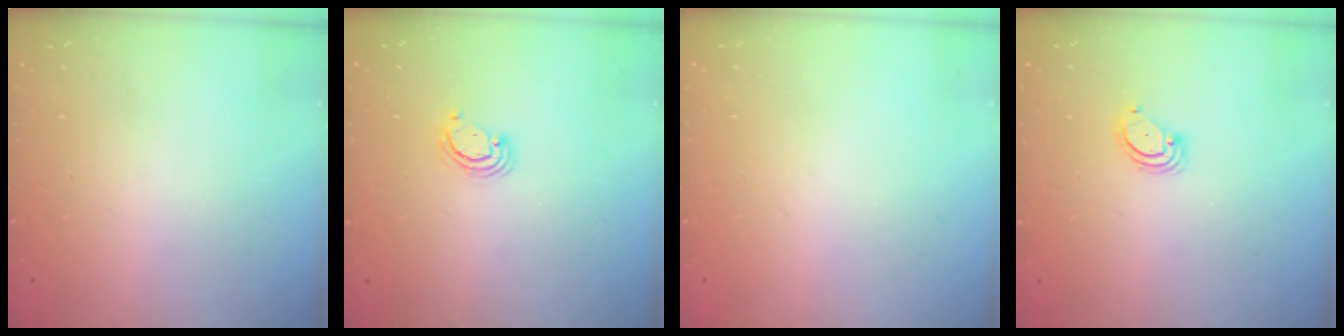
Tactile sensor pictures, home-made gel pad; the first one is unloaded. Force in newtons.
{"total": 2.5, "press": 2.5, "slide": 0.3}
{"total": 0.0}
{"total": 3.4, "press": 3.3, "slide": 0.3}